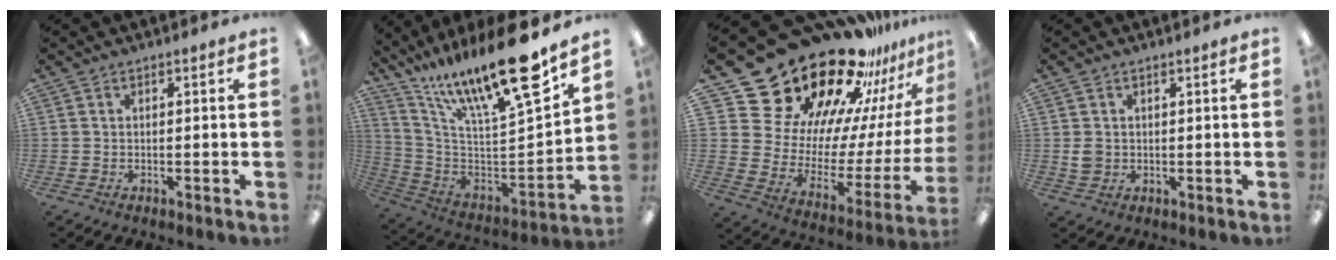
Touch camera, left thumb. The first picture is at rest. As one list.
[{"total": 22.0, "force": [16.9, 3.7, 13.6], "torque": [-0.220, -0.128, 0.275]}, {"total": 32.1, "force": [24.6, 16.0, 13.1], "torque": [-0.180, -0.217, 0.472]}, {"total": 2.4, "force": [0.5, 2.1, 1.1], "torque": [-0.014, 0.000, 0.009]}]